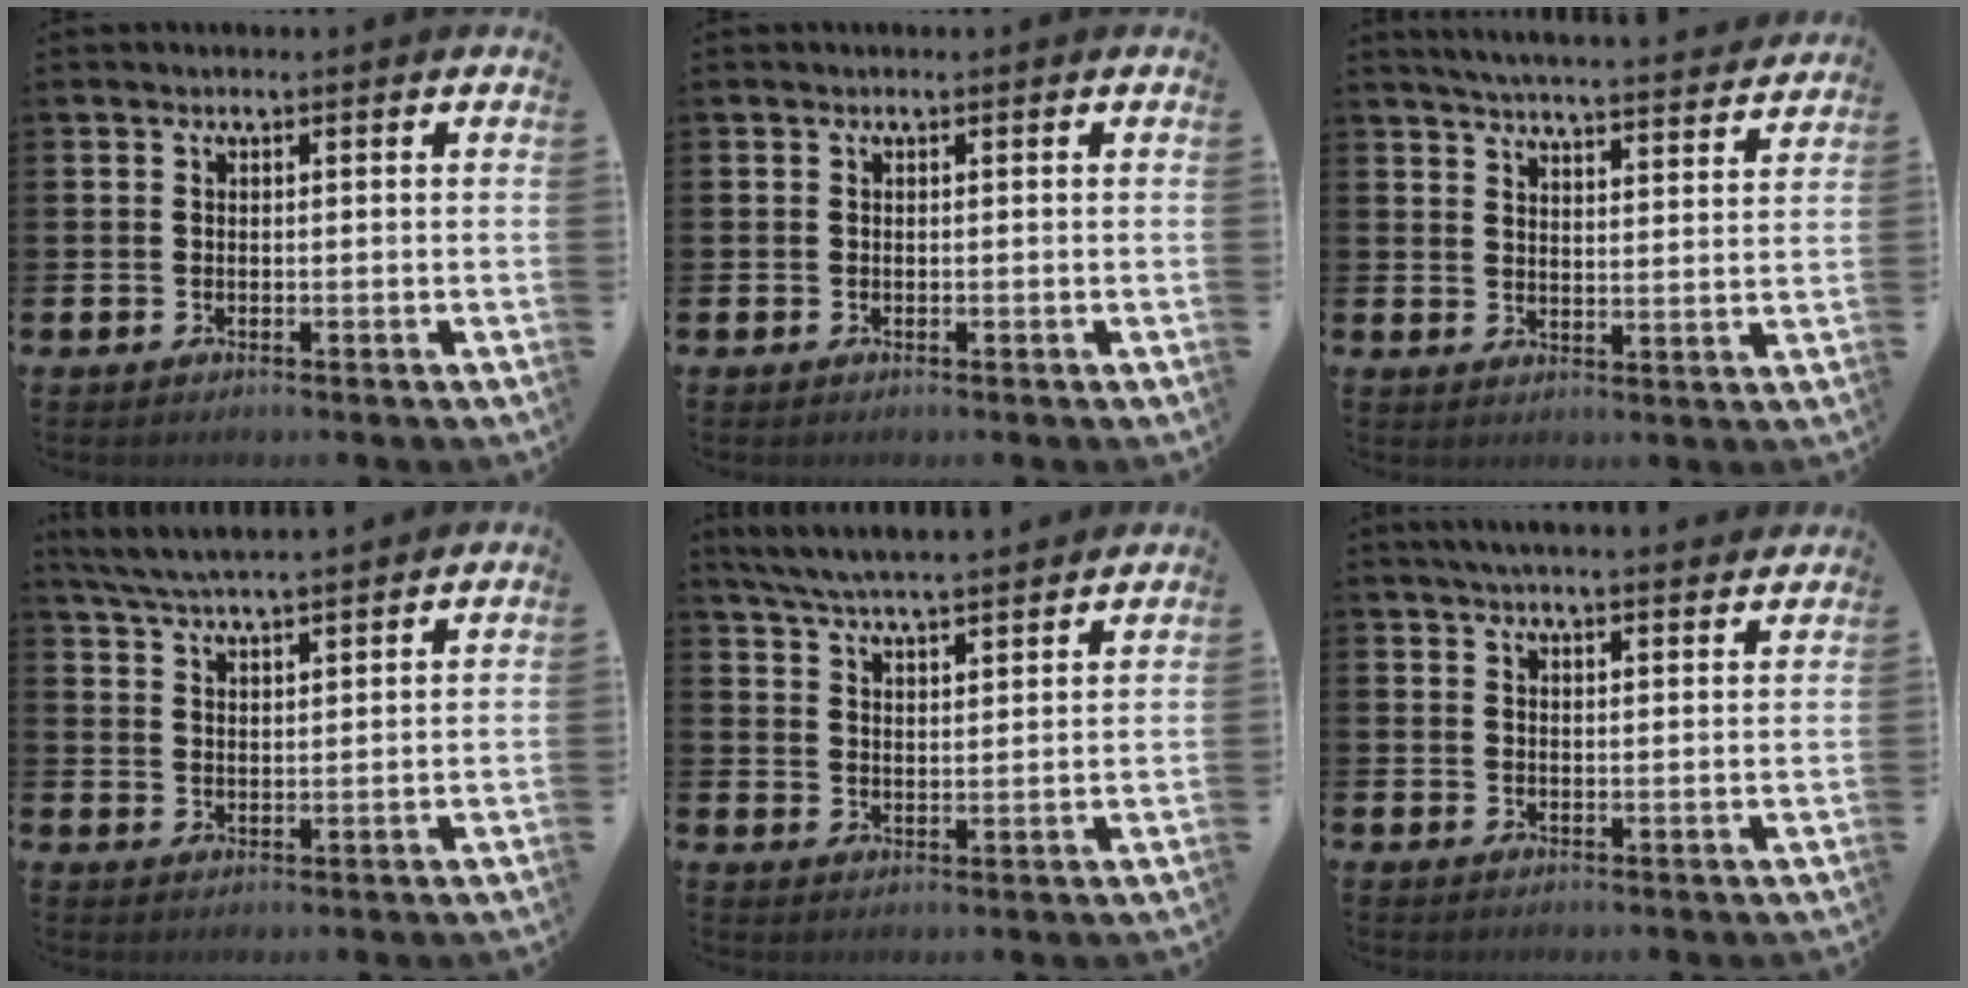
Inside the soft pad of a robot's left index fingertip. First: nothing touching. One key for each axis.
{"total": 0.0}
{"total": 5.2, "fx": 5.2, "fy": 0.0, "fz": 0.8, "tx": -0.025, "ty": -0.044, "tz": 0.088}
{"total": 5.6, "fx": 5.5, "fy": 0.1, "fz": 1.1, "tx": -0.046, "ty": -0.026, "tz": 0.100}
{"total": 6.1, "fx": 6.0, "fy": 0.1, "fz": 1.2, "tx": -0.044, "ty": -0.040, "tz": 0.107}
{"total": 4.2, "fx": 4.1, "fy": -0.1, "fz": 0.8, "tx": -0.018, "ty": -0.020, "tz": 0.073}